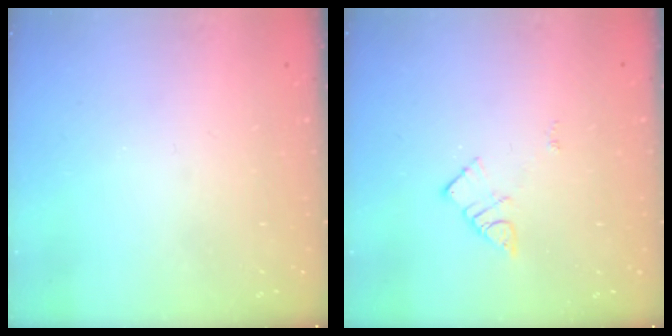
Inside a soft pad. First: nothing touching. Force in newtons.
{"total": 5.3, "press": 5.2, "slide": 0.6}